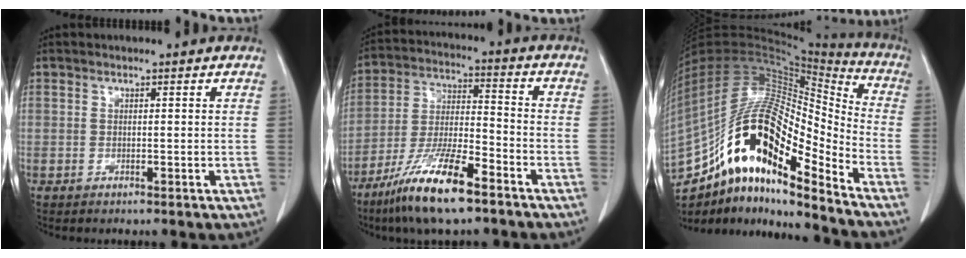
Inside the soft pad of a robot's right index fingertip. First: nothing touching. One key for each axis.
{"total": 13.9, "fx": -9.1, "fy": 2.1, "fz": 10.3, "tx": -0.209, "ty": -0.024, "tz": -0.168}
{"total": 25.6, "fx": -15.2, "fy": 6.5, "fz": 19.5, "tx": -0.394, "ty": 0.016, "tz": -0.271}